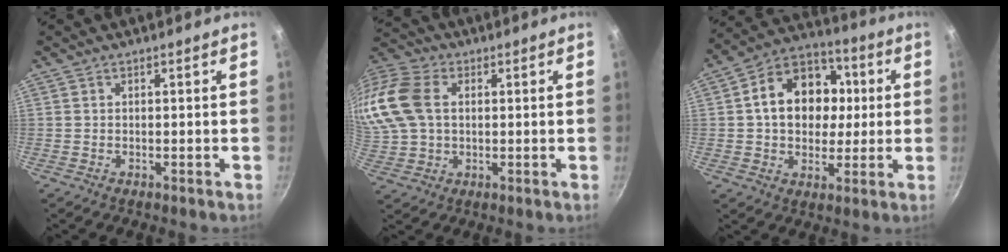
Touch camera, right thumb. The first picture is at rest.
{"total": 19.6, "force": [3.6, 14.4, 12.7], "torque": [-0.305, 0.031, 0.062]}
{"total": 16.6, "force": [2.1, 12.8, 10.4], "torque": [-0.136, 0.024, 0.021]}